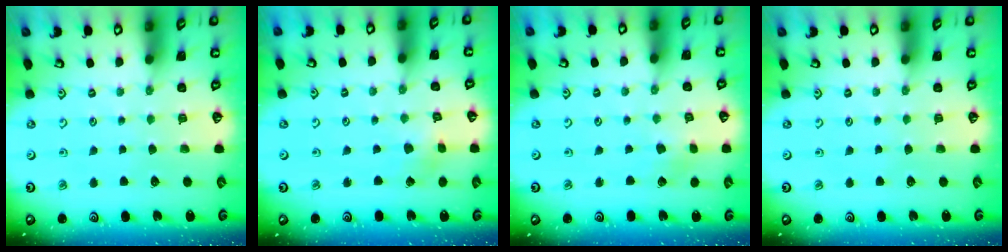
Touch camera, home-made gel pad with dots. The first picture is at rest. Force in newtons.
{"total": 2.0, "press": 1.9, "slide": 0.3}
{"total": 1.7, "press": 1.7, "slide": 0.3}
{"total": 0.0}